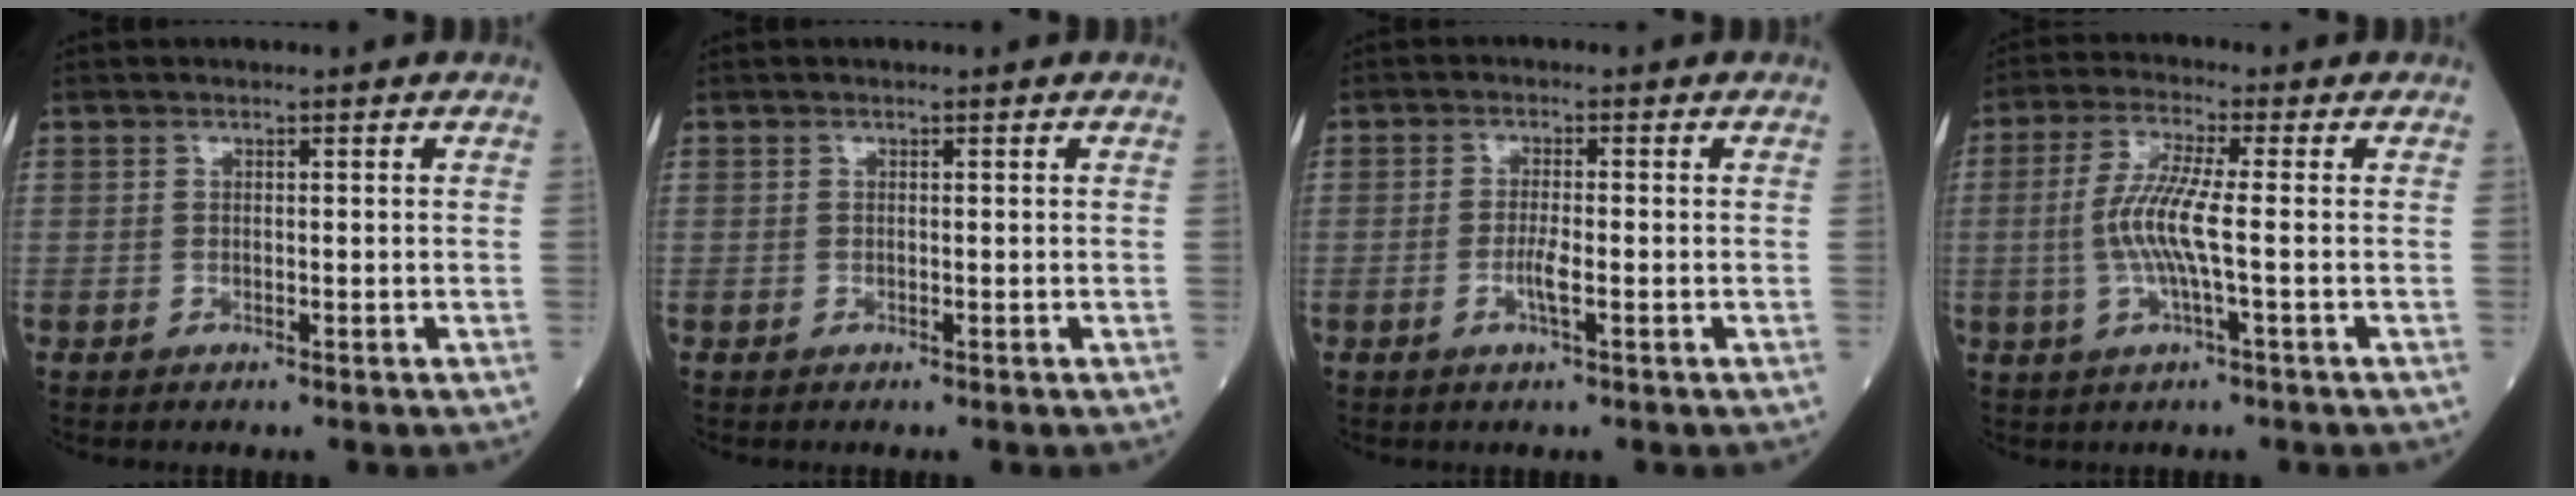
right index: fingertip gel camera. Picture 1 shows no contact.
{"total": 0.0}
{"total": 1.4, "force": [-0.5, -0.1, 1.3], "torque": [-0.028, -0.003, -0.011]}
{"total": 7.3, "force": [-0.7, 0.1, 7.2], "torque": [-0.154, 0.002, -0.020]}